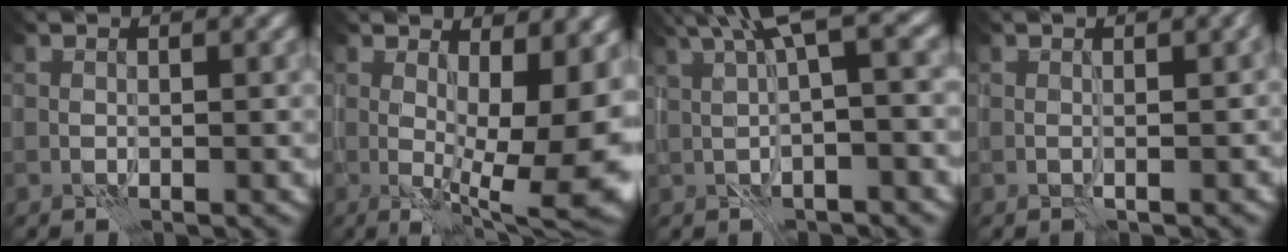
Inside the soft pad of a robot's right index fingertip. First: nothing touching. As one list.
[{"total": 12.5, "force": [0.5, 4.5, 11.6], "torque": [-0.146, -0.012, 0.025]}, {"total": 6.5, "force": [2.1, 1.3, 6.1], "torque": [-0.093, 0.022, 0.035]}, {"total": 1.5, "force": [-0.4, 0.2, 1.5], "torque": [-0.019, 0.000, -0.006]}]